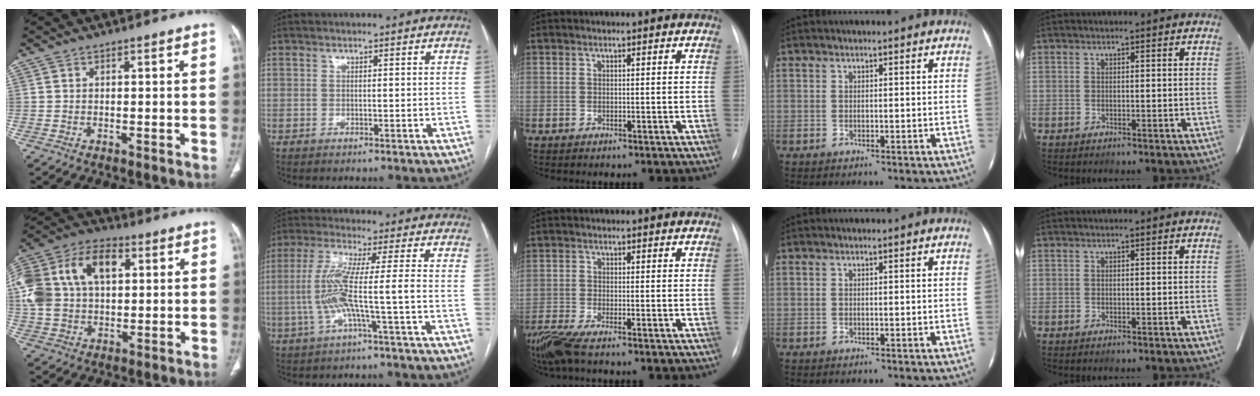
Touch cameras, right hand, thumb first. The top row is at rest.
{"thumb": {"total": 24.9, "force": [6.3, 16.5, 17.6], "torque": [-0.392, 0.051, 0.116]}, "index": {"total": 8.2, "force": [-1.9, -1.0, 7.9], "torque": [-0.171, 0.009, -0.035]}, "middle": {"total": 5.8, "force": [-4.4, 0.5, 3.7], "torque": [-0.083, -0.020, -0.088]}}